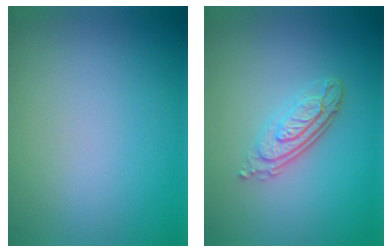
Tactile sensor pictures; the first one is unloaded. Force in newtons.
{"total": 4.5, "press": 3.1, "slide": 3.2}